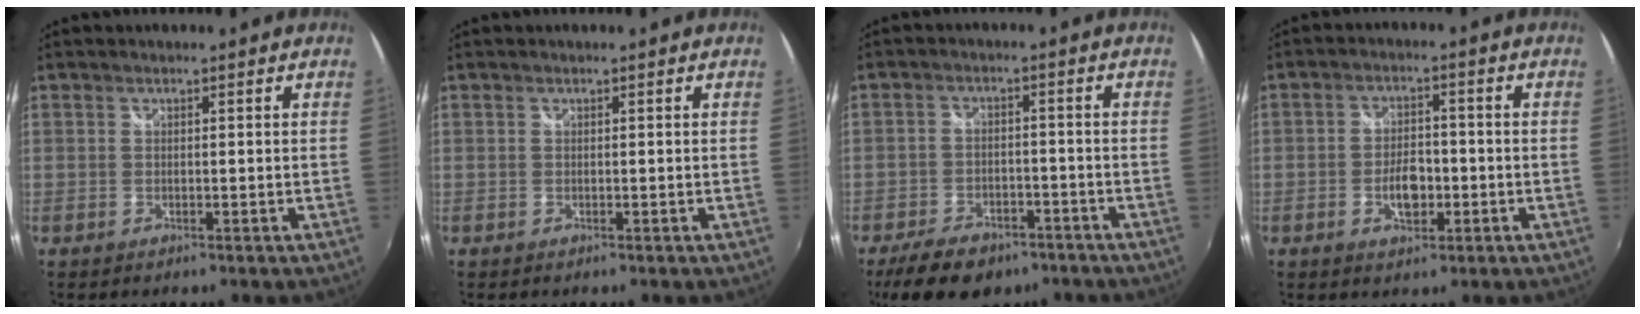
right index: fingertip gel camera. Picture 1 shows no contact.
{"total": 0.0}
{"total": 12.4, "force": [-8.8, 6.4, 6.0], "torque": [-0.147, -0.007, -0.132]}
{"total": 5.7, "force": [-1.8, 3.2, 4.4], "torque": [-0.084, 0.004, -0.027]}